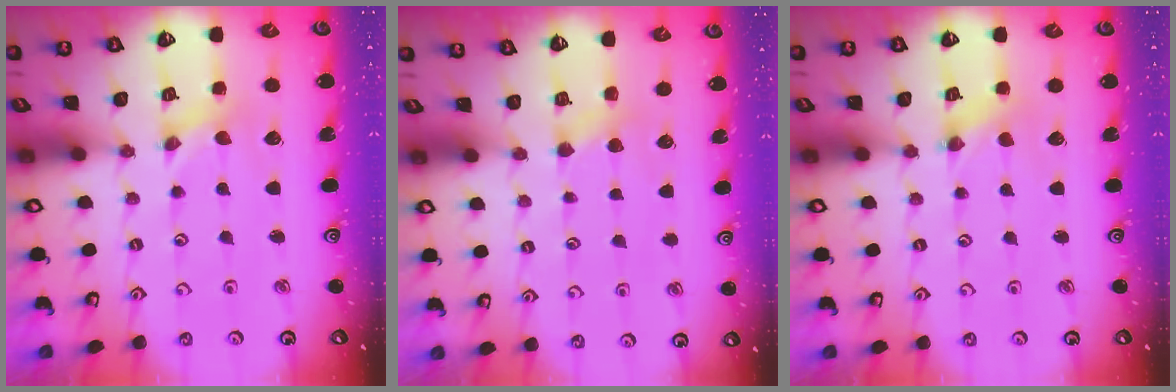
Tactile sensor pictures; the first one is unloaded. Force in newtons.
{"total": 2.9, "press": 2.9, "slide": 0.5}
{"total": 0.0}